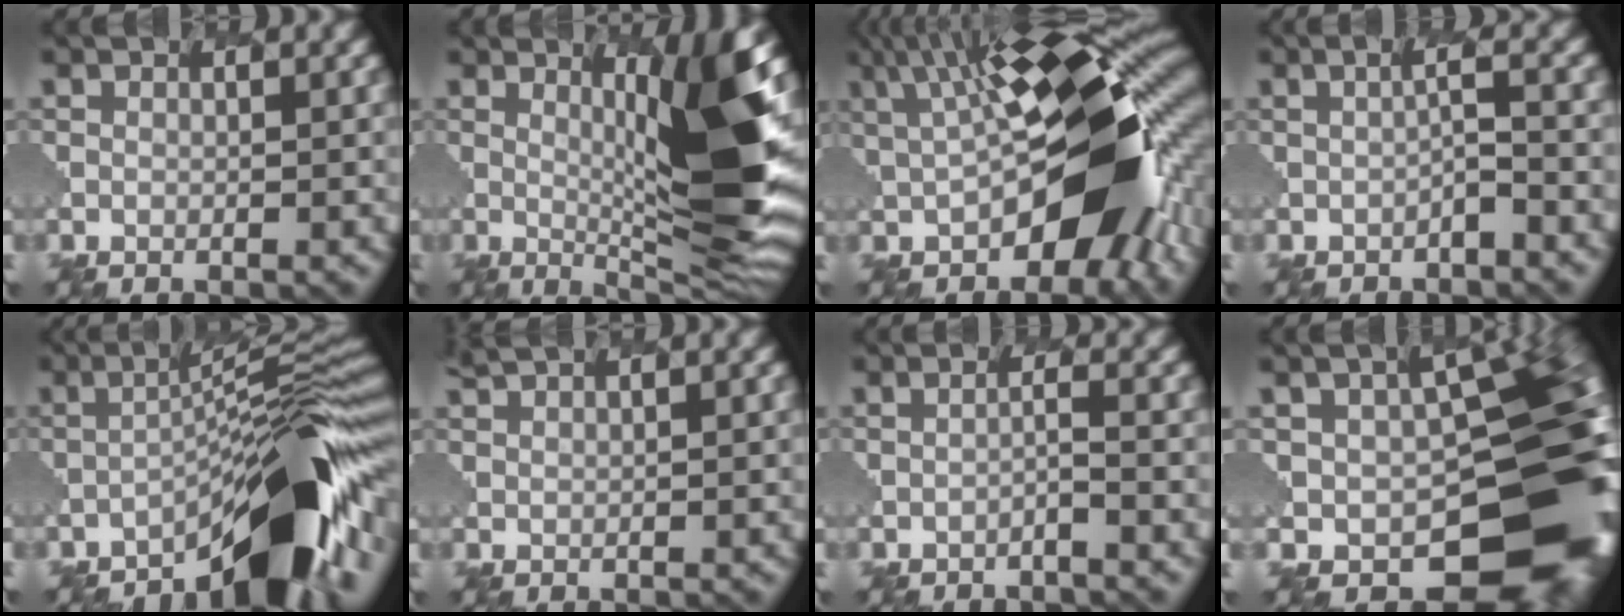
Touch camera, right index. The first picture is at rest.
{"total": 8.1, "force": [2.2, 0.2, 7.8], "torque": [-0.142, -0.005, 0.031]}
{"total": 15.0, "force": [2.4, 7.8, 12.6], "torque": [-0.202, 0.001, 0.026]}
{"total": 0.7, "force": [-0.4, -0.6, -0.1], "torque": [-0.032, 0.004, -0.019]}
{"total": 8.6, "force": [-6.2, 0.8, 5.9], "torque": [-0.104, 0.014, -0.120]}
{"total": 3.6, "force": [2.0, 1.5, 2.6], "torque": [-0.045, 0.016, 0.028]}
{"total": 1.3, "force": [-0.8, -0.7, -0.7], "torque": [-0.016, 0.003, -0.027]}
{"total": 13.0, "force": [-3.0, 9.1, 8.9], "torque": [-0.113, -0.030, -0.033]}